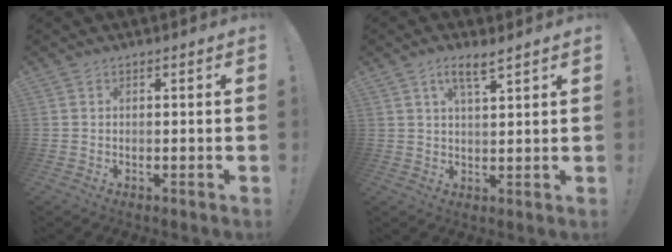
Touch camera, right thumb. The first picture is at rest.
{"total": 5.4, "force": [3.5, 1.4, 3.9], "torque": [-0.072, -0.013, 0.060]}